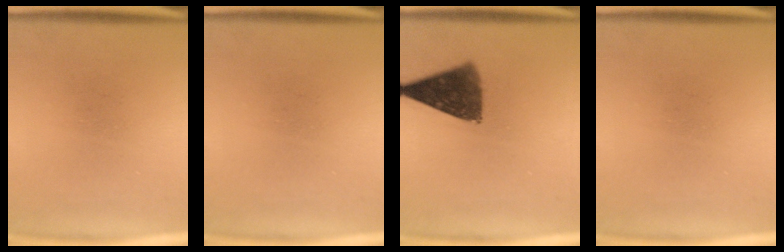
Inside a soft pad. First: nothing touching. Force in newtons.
{"total": 0.0}
{"total": 9.9}
{"total": 0.0}